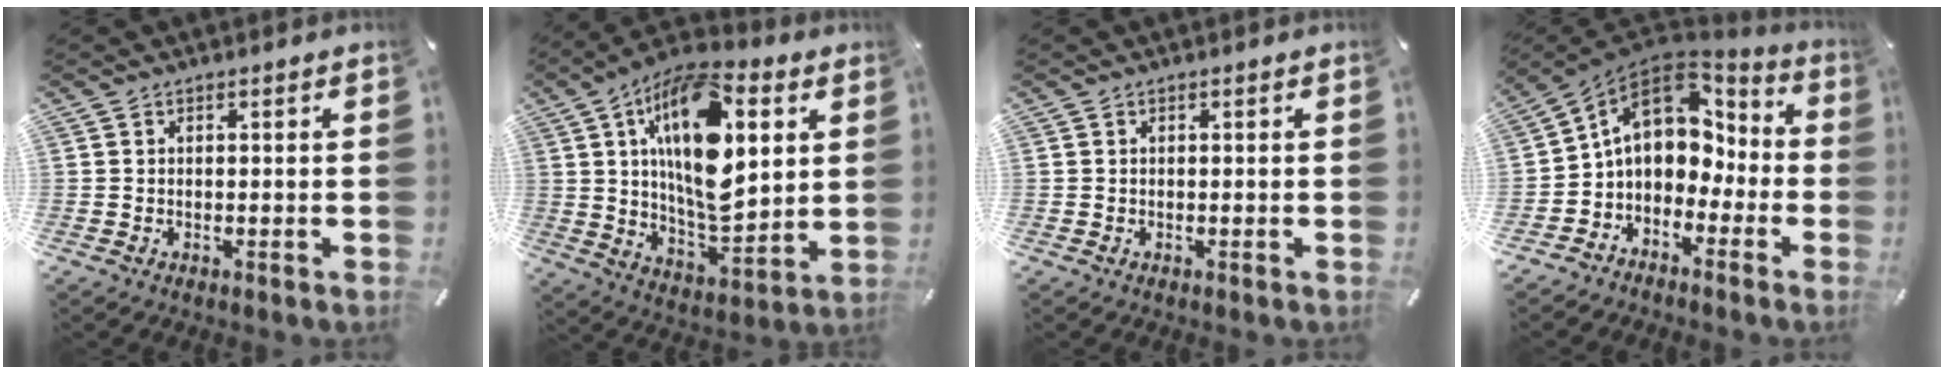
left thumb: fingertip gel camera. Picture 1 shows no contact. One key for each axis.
{"total": 22.1, "fx": 7.4, "fy": 10.9, "fz": 17.7, "tx": -0.318, "ty": -0.031, "tz": 0.113}
{"total": 0.0}
{"total": 11.9, "fx": 1.7, "fy": 9.6, "fz": 6.7, "tx": -0.107, "ty": 0.000, "tz": 0.032}